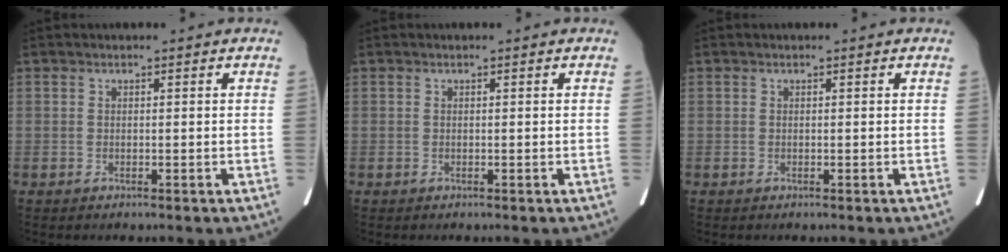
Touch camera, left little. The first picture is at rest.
{"total": 0.0}
{"total": 0.0}